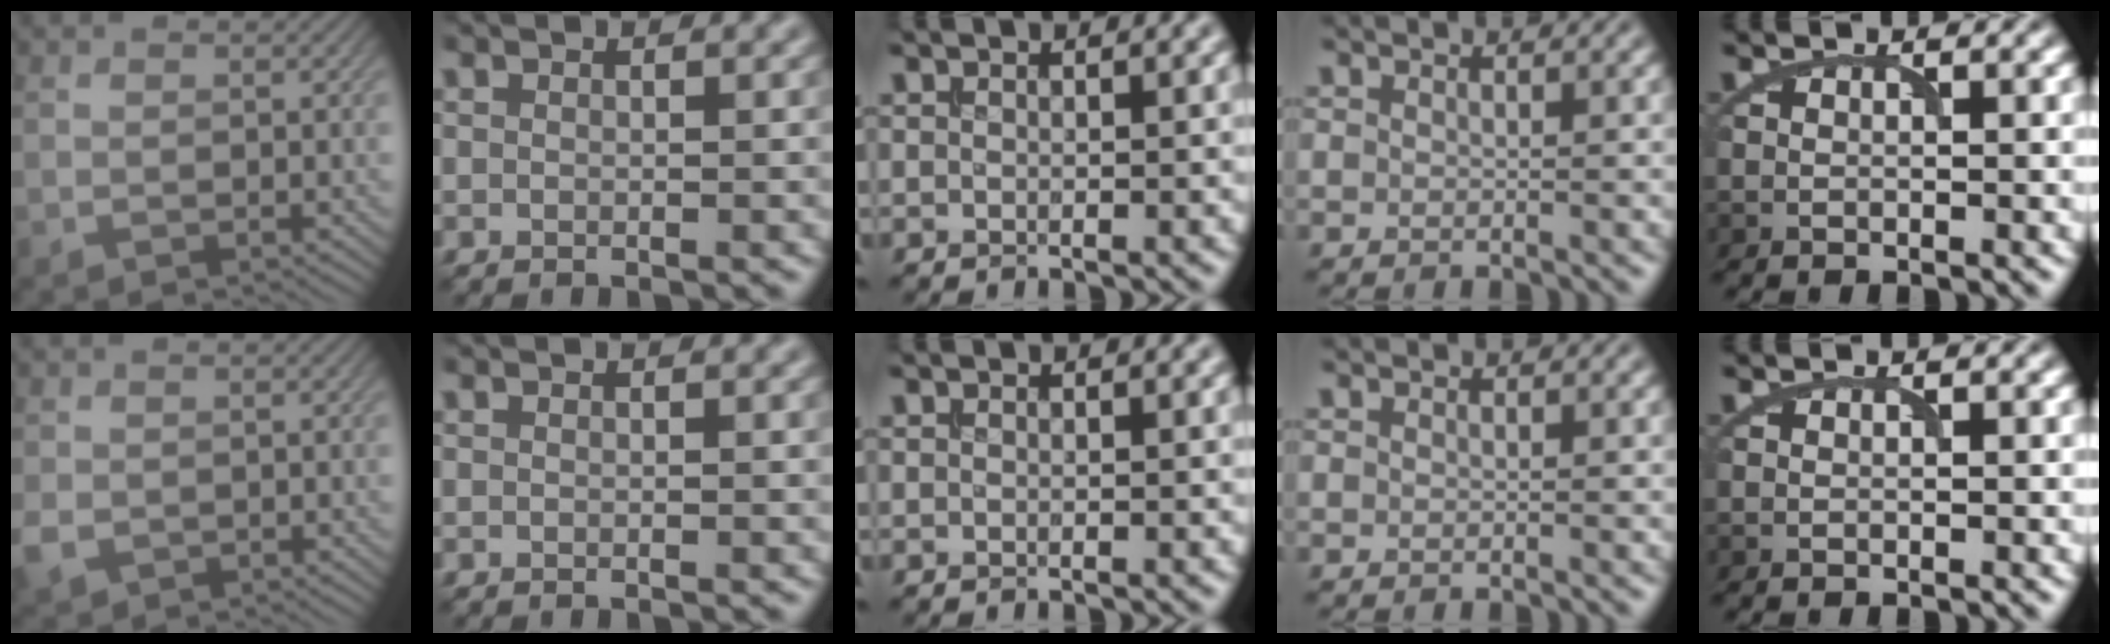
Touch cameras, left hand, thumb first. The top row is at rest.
{"thumb": {"total": 2.8, "force": [-0.4, 2.4, 1.5], "torque": [-0.043, -0.009, -0.008]}}